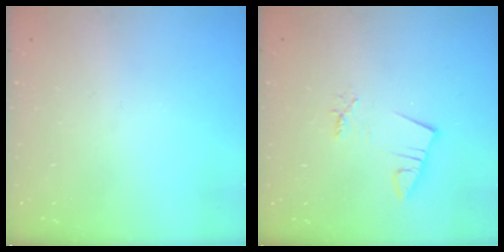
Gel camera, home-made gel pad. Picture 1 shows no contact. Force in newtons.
{"total": 2.3, "press": 2.2, "slide": 0.3}